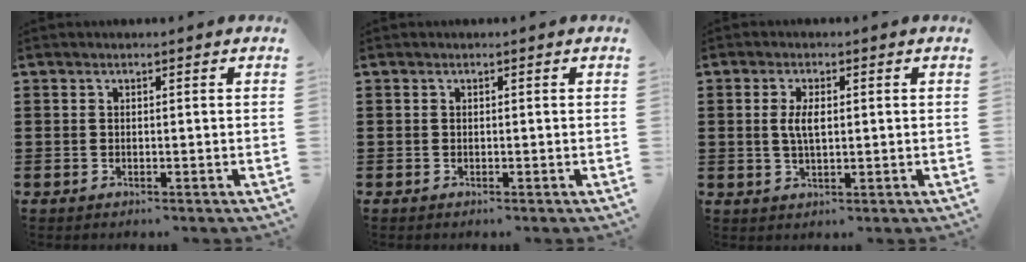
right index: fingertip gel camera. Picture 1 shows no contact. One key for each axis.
{"total": 0.0}
{"total": 3.6, "fx": 0.3, "fy": 1.4, "fz": 3.3, "tx": -0.066, "ty": 0.004, "tz": 0.004}